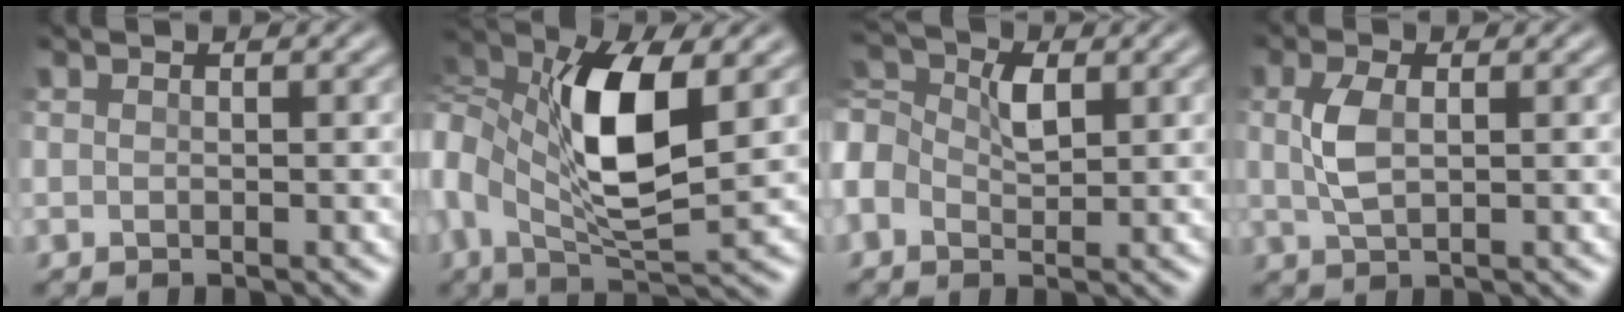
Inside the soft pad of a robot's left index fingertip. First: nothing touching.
{"total": 10.7, "force": [2.1, 4.7, 9.4], "torque": [-0.188, 0.009, 0.029]}
{"total": 5.0, "force": [-0.3, 3.6, 3.5], "torque": [-0.081, 0.012, -0.010]}
{"total": 2.8, "force": [0.2, 1.3, 2.4], "torque": [-0.057, 0.004, 0.004]}